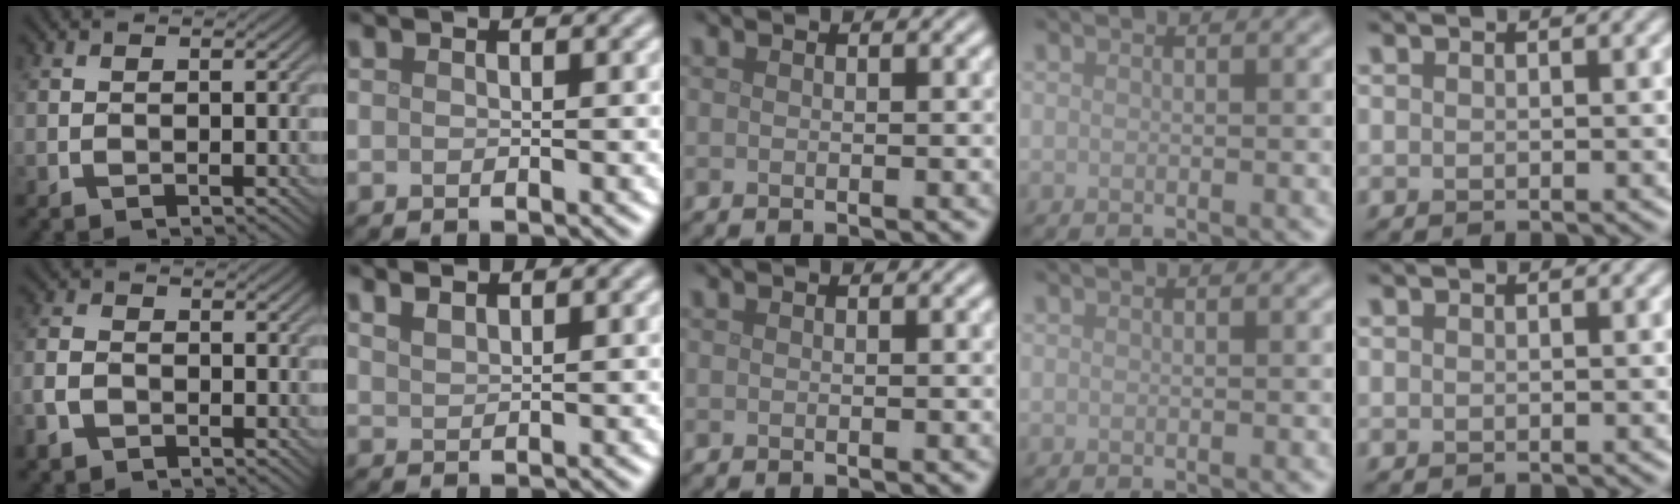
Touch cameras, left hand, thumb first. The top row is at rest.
{"thumb": {"total": 3.5, "force": [-2.1, 2.3, 1.7], "torque": [-0.046, -0.005, -0.052]}, "index": {"total": 1.4, "force": [1.3, 0.4, 0.6], "torque": [-0.012, 0.005, 0.026]}}